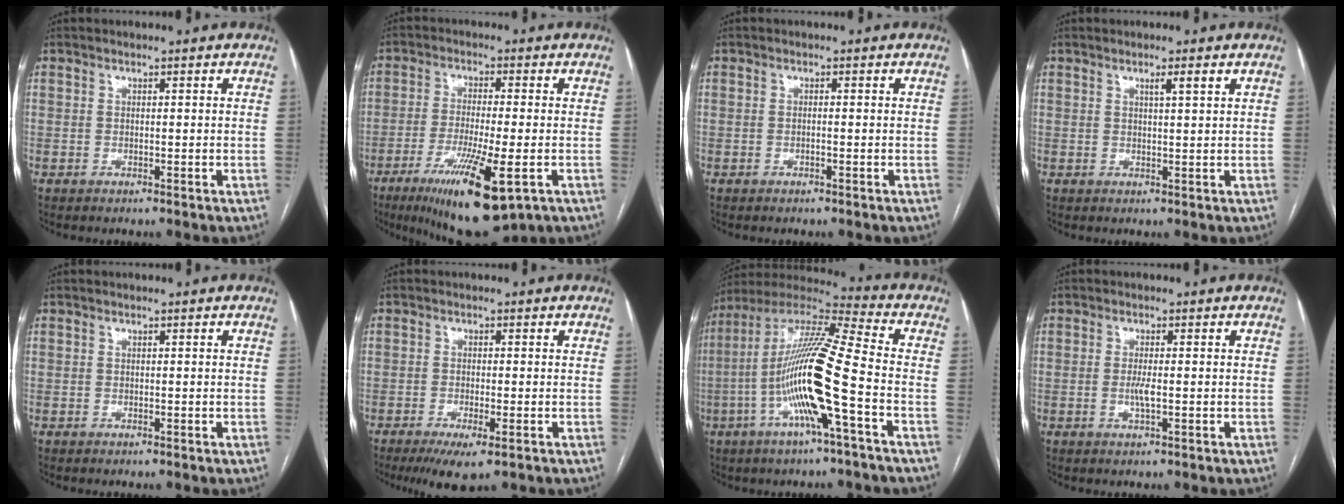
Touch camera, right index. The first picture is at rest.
{"total": 13.8, "force": [-6.3, 2.1, 12.0], "torque": [-0.201, -0.036, -0.097]}
{"total": 0.5, "force": [-0.2, 0.0, 0.5], "torque": [-0.008, 0.000, -0.003]}
{"total": 1.9, "force": [1.1, -0.2, 1.5], "torque": [-0.029, -0.002, 0.018]}
{"total": 0.0}
{"total": 5.3, "force": [-3.0, 1.0, 4.2], "torque": [-0.071, -0.013, -0.045]}
{"total": 17.4, "force": [-4.5, 0.2, 16.8], "torque": [-0.327, 0.003, -0.094]}
{"total": 2.1, "force": [-0.3, 0.2, 2.0], "torque": [-0.044, -0.003, -0.006]}